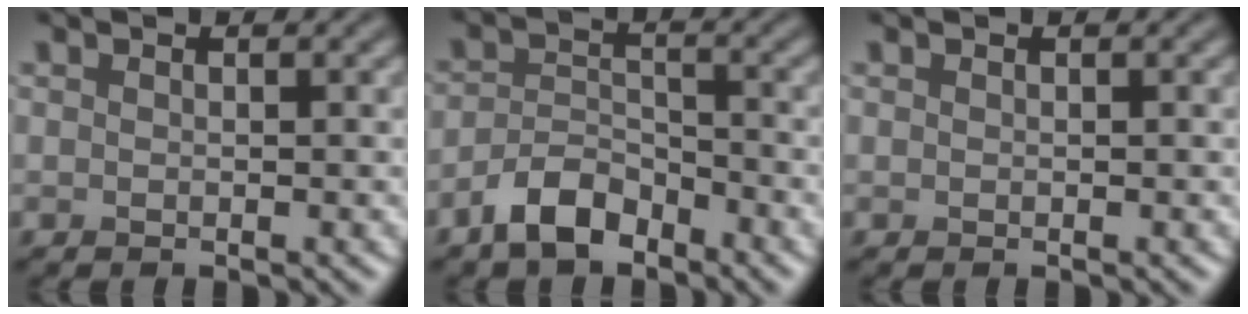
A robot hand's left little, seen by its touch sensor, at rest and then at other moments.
{"total": 3.8, "force": [-2.9, 1.6, 1.8], "torque": [-0.032, 0.006, -0.061]}
{"total": 0.0}